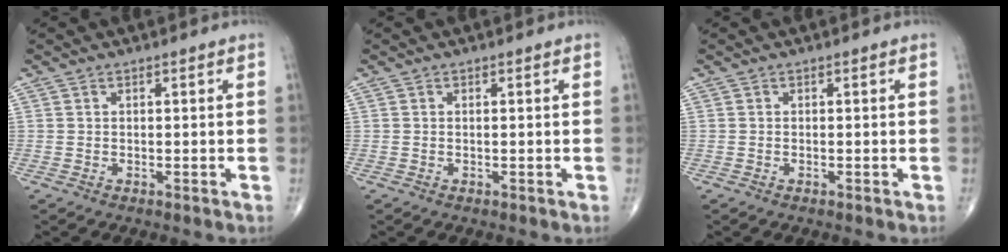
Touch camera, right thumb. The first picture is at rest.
{"total": 0.0}
{"total": 0.0}